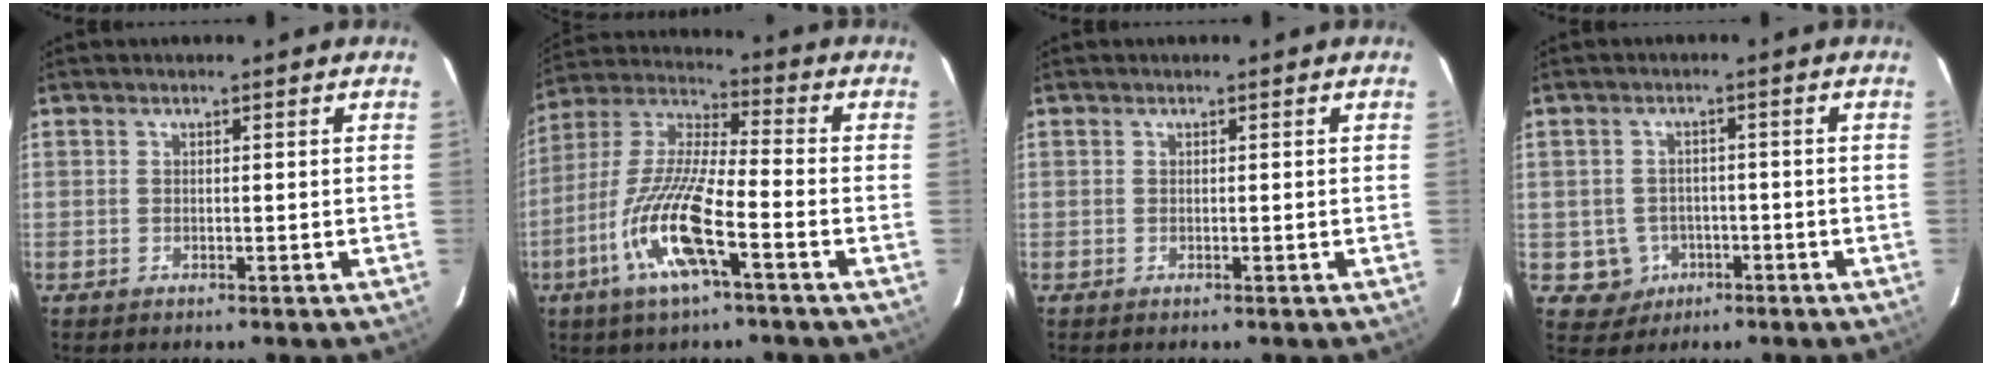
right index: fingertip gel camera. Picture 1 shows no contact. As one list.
[{"total": 14.5, "force": [-6.0, 2.1, 13.0], "torque": [-0.275, -0.007, -0.117]}, {"total": 0.0}, {"total": 4.9, "force": [-1.5, 4.7, 0.3], "torque": [0.000, 0.011, -0.015]}]